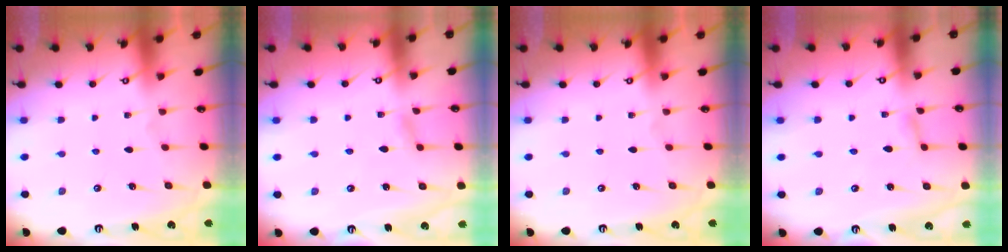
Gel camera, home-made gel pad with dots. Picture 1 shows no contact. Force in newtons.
{"total": 3.3, "press": 3.2, "slide": 0.4}
{"total": 0.0}
{"total": 1.6, "press": 1.6, "slide": 0.2}